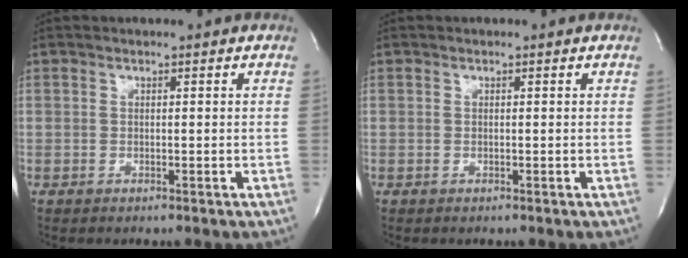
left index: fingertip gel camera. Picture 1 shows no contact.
{"total": 0.0}